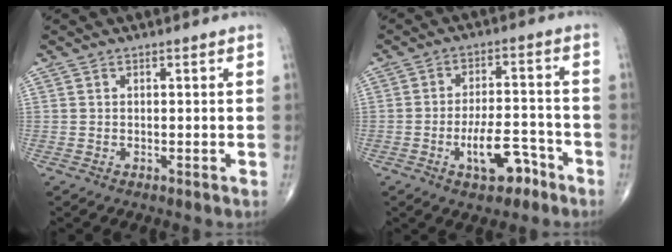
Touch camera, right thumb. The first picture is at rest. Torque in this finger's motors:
{"motor_torque": [2.54, 1.92, 1.13, -0.13, 0.31]}